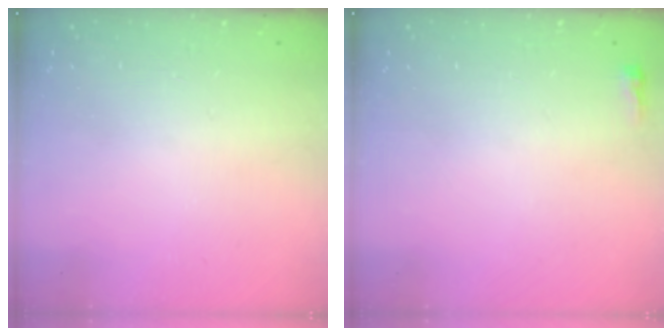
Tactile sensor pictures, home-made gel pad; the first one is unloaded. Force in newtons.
{"total": 2.4, "press": 2.4, "slide": 0.6}